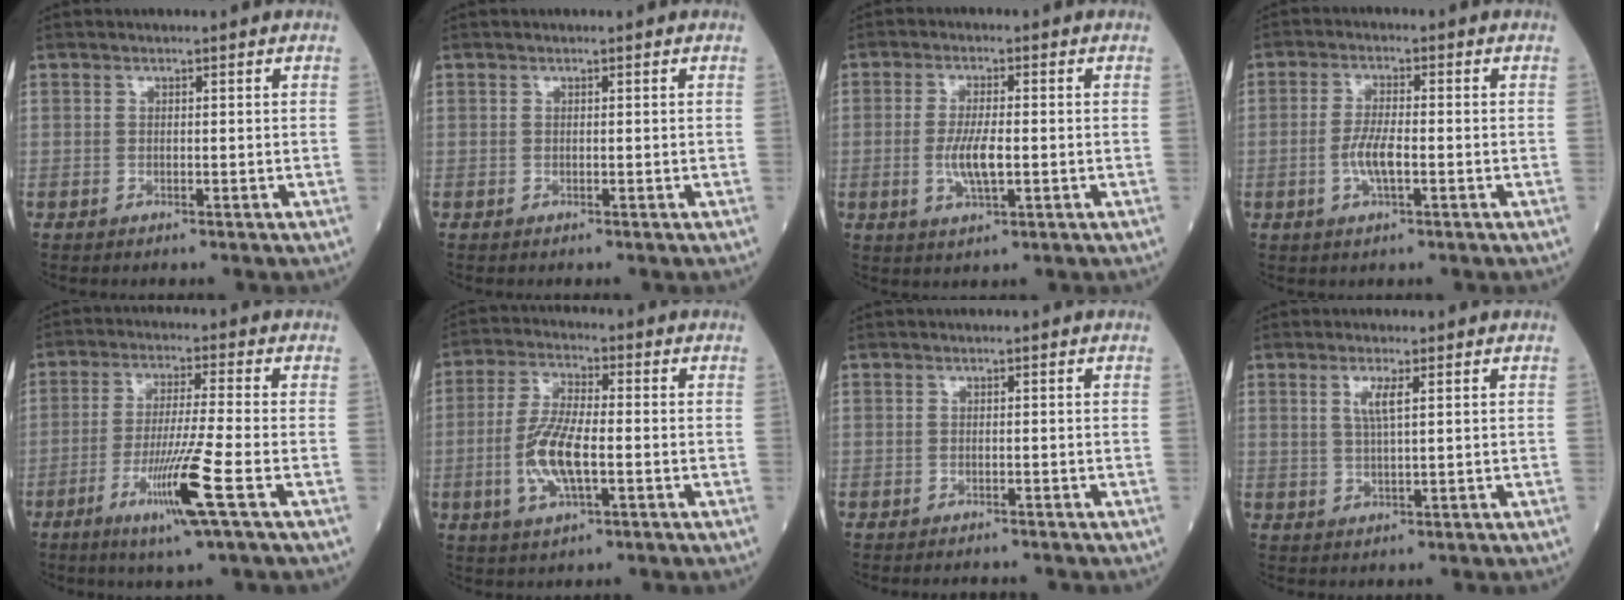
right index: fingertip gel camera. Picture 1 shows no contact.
{"total": 0.0}
{"total": 4.4, "force": [-0.8, 1.0, 4.2], "torque": [-0.089, -0.005, -0.013]}
{"total": 4.6, "force": [-1.2, 1.0, 4.3], "torque": [-0.091, 0.000, -0.022]}
{"total": 10.0, "force": [-4.3, -1.2, 9.0], "torque": [-0.172, -0.022, -0.083]}
{"total": 9.2, "force": [-2.0, 2.6, 8.6], "torque": [-0.183, -0.001, -0.037]}
{"total": 1.8, "force": [-1.7, 0.3, 0.3], "torque": [-0.004, -0.004, -0.020]}
{"total": 3.1, "force": [1.2, 0.2, 2.8], "torque": [-0.061, 0.000, 0.023]}